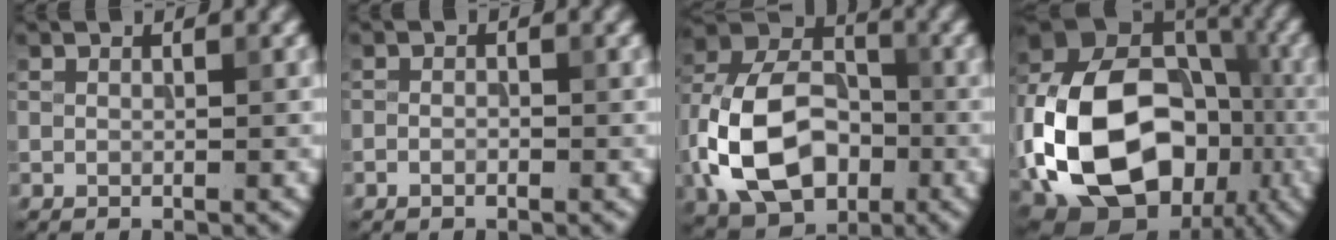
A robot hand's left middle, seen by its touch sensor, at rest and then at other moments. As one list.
[{"total": 0.5, "force": [-0.5, 0.1, 0.0], "torque": [-0.005, 0.006, -0.005]}, {"total": 11.9, "force": [-3.1, 8.3, 8.0], "torque": [-0.173, 0.003, -0.063]}, {"total": 18.9, "force": [-4.6, 13.9, 12.0], "torque": [-0.250, -0.005, -0.068]}]